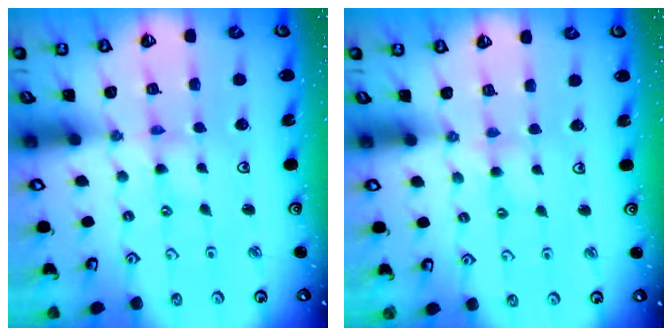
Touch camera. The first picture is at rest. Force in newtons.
{"total": 2.6, "press": 2.6, "slide": 0.5}